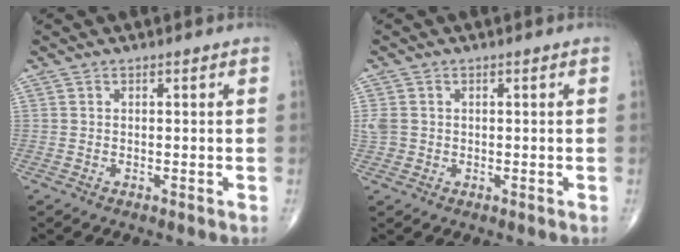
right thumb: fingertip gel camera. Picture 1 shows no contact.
{"total": 3.1, "force": [0.1, 2.7, 1.5], "torque": [-0.032, 0.006, 0.007]}